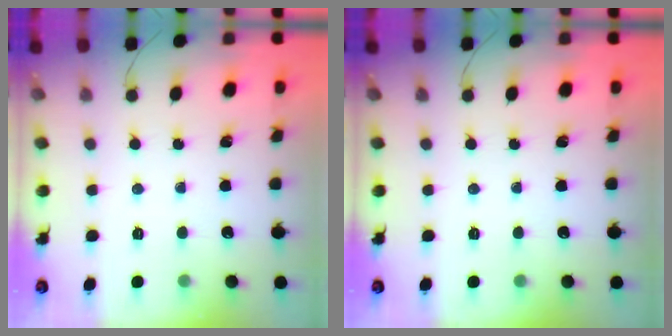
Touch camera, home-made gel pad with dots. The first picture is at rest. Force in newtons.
{"total": 0.0}